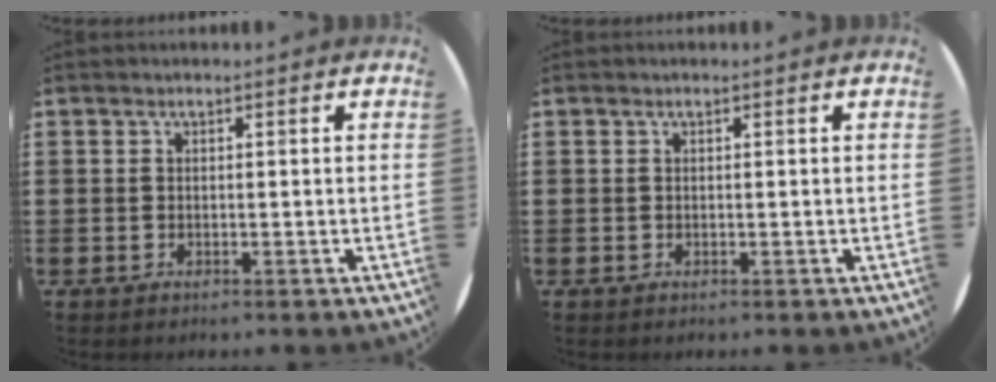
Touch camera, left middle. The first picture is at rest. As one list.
[{"total": 0.0}]